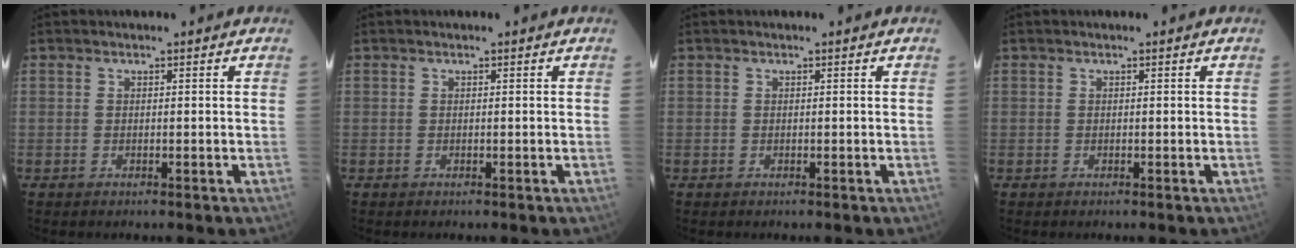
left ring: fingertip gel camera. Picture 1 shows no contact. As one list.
[{"total": 0.0}, {"total": 0.0}, {"total": 0.0}]